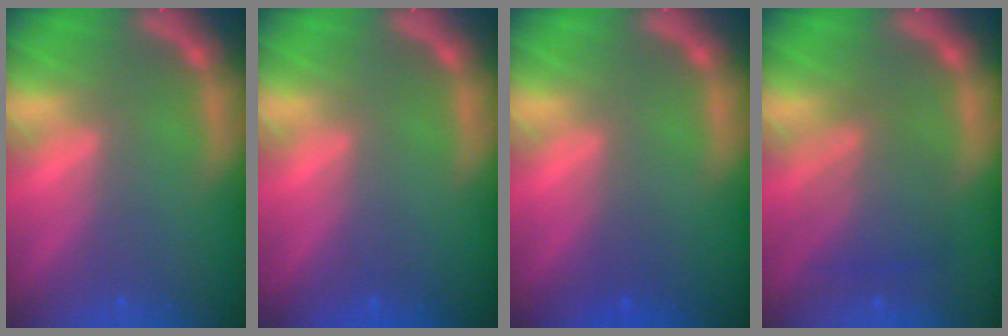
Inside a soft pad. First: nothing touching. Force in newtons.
{"total": 0.0}
{"total": 1.0}
{"total": 4.5}